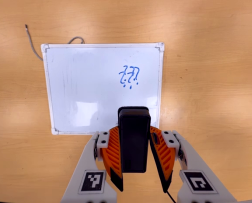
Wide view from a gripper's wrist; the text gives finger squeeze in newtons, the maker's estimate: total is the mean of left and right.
{"total": 5.2, "left": 4.0, "right": 6.3}